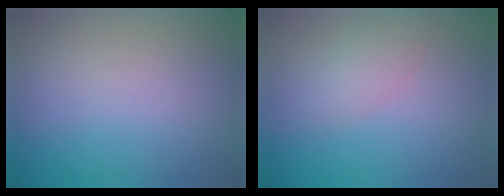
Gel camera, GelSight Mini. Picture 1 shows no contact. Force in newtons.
{"total": 2.3, "press": 2.3, "slide": 0.0}